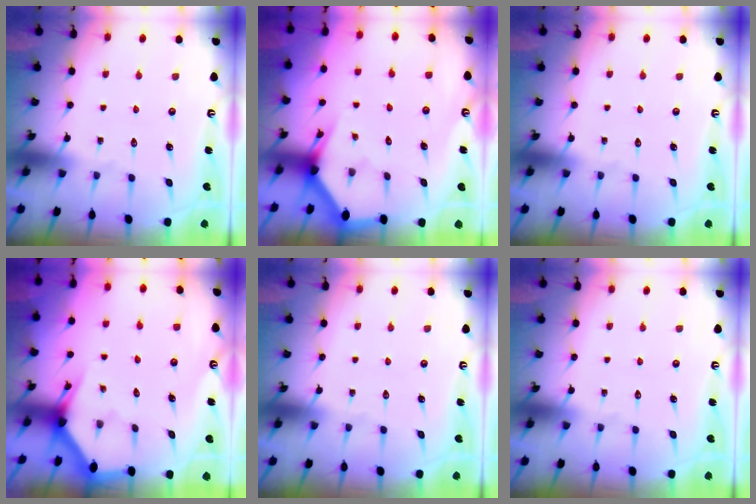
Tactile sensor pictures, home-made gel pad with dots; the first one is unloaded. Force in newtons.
{"total": 2.6, "press": 2.6, "slide": 0.1}
{"total": 0.0}
{"total": 2.9, "press": 2.9, "slide": 0.1}
{"total": 0.0}
{"total": 0.0}